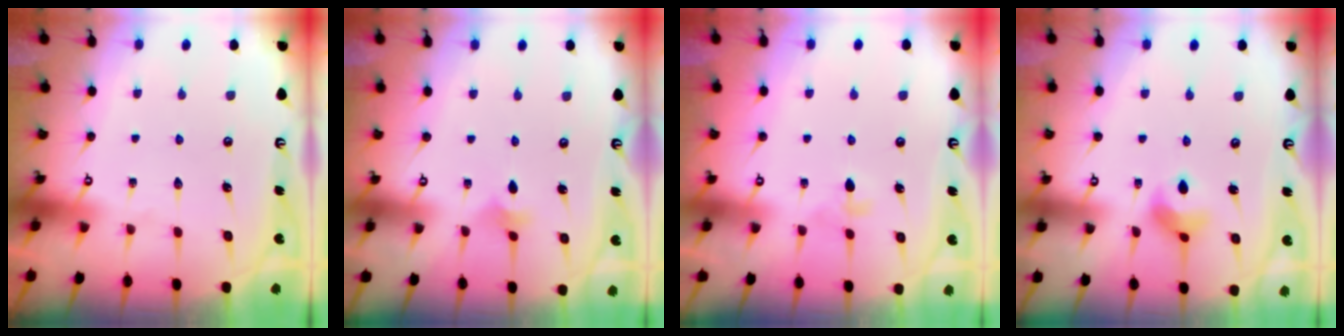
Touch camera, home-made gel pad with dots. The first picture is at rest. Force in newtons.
{"total": 2.4, "press": 2.3, "slide": 0.5}
{"total": 3.1, "press": 2.9, "slide": 0.9}
{"total": 6.9, "press": 6.9, "slide": 0.7}